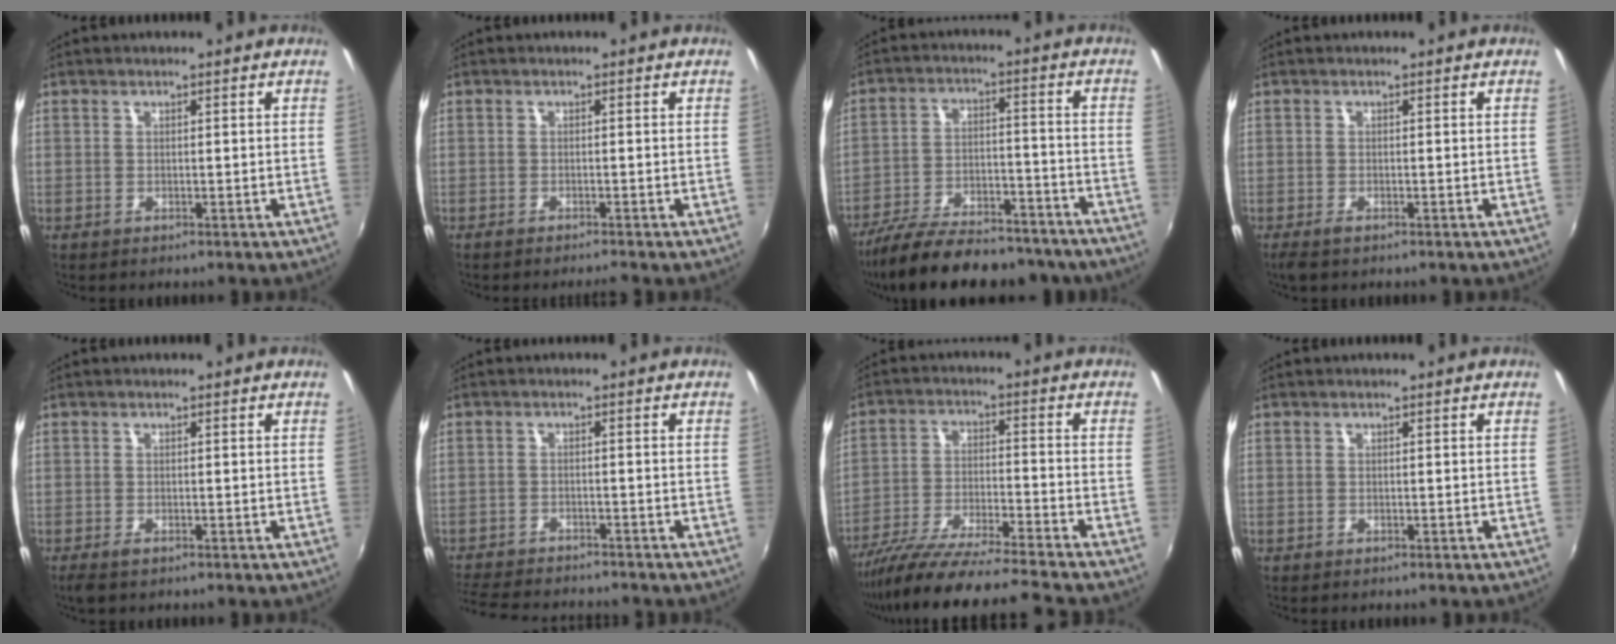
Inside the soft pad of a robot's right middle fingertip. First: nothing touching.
{"total": 1.6, "force": [-1.5, -0.2, 0.5], "torque": [-0.013, -0.008, -0.027]}
{"total": 23.9, "force": [-20.1, 7.4, 10.7], "torque": [-0.201, -0.016, -0.280]}
{"total": 1.9, "force": [-1.4, 0.4, 1.2], "torque": [-0.024, -0.008, -0.024]}
{"total": 1.8, "force": [-1.3, 0.6, 1.2], "torque": [-0.023, -0.008, -0.022]}
{"total": 11.1, "force": [-10.2, 2.2, 4.0], "torque": [-0.105, -0.012, -0.164]}
{"total": 17.0, "force": [-15.2, -1.3, 7.4], "torque": [-0.147, -0.040, -0.262]}
{"total": 0.0}